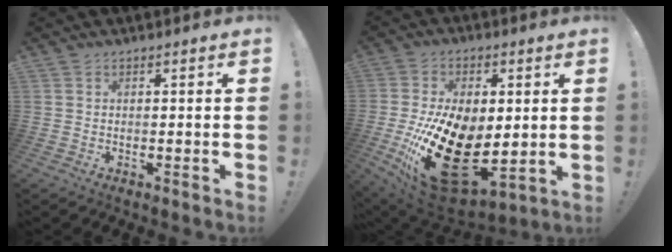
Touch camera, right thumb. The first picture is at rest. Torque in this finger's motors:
{"motor_torque": [1.04, 2.01, 2.45, -0.33, 0.79]}